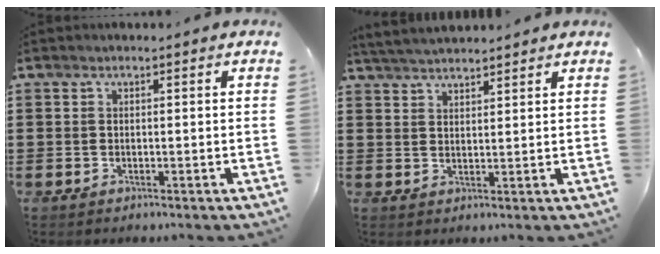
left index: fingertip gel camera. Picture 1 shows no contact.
{"total": 3.3, "force": [3.3, 0.1, 0.5], "torque": [-0.019, -0.005, 0.062]}